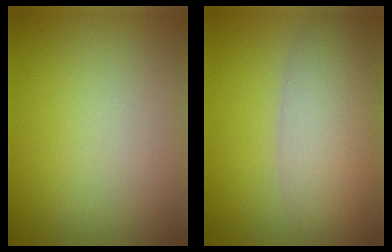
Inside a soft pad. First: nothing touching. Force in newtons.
{"total": 6.1, "press": 6.1, "slide": 0.4}